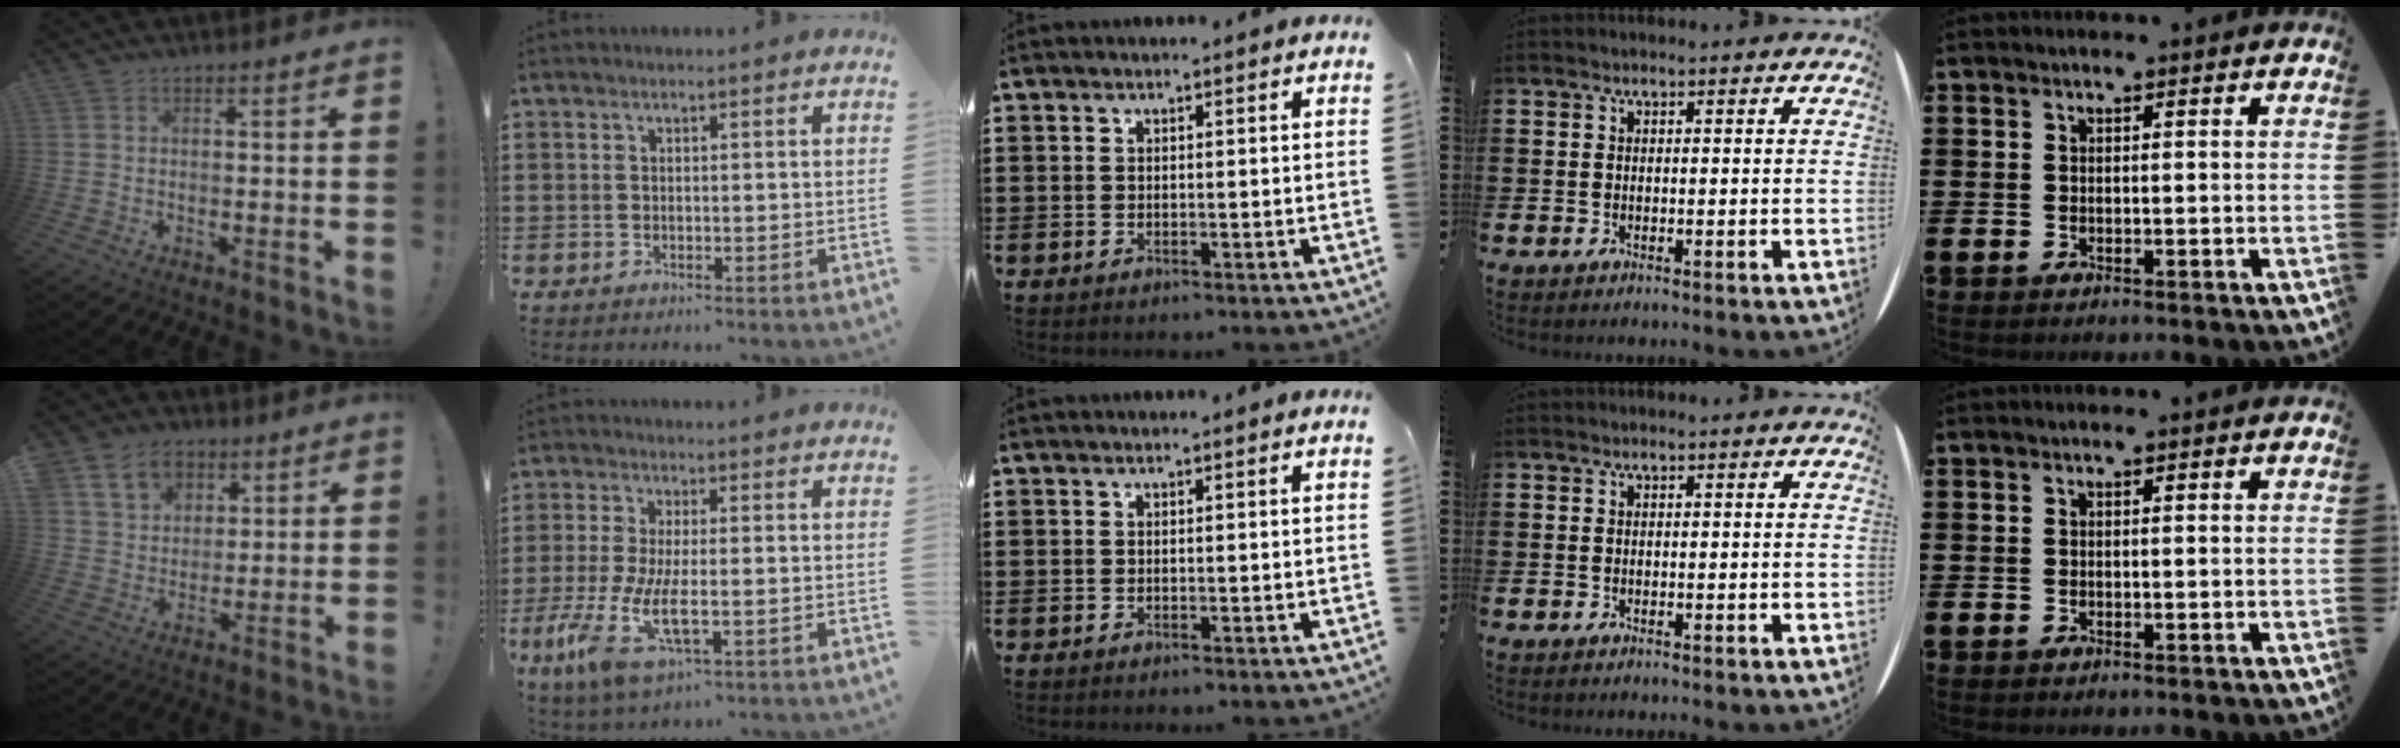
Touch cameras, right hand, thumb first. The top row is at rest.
{"thumb": {"total": 12.6, "force": [6.4, 9.6, 5.1], "torque": [-0.074, -0.026, 0.126]}, "index": {"total": 9.1, "force": [-3.2, 2.4, 8.2], "torque": [-0.190, -0.022, -0.059]}}